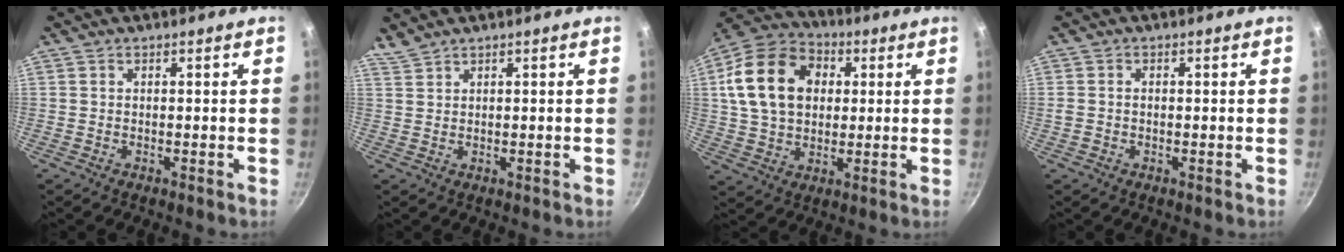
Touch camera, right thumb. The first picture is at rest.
{"total": 1.8, "force": [1.8, 0.2, 0.5], "torque": [-0.010, 0.001, 0.042]}
{"total": 18.1, "force": [3.8, 13.4, 11.6], "torque": [-0.185, 0.018, 0.059]}
{"total": 1.8, "force": [-0.3, 1.5, 0.9], "torque": [-0.018, 0.004, -0.007]}